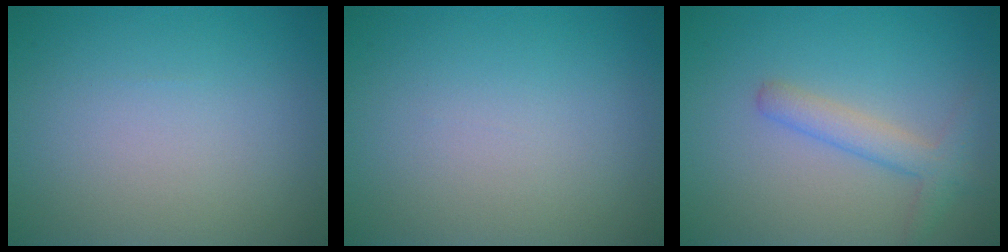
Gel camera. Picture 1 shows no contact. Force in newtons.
{"total": 0.0}
{"total": 2.7, "press": 2.7, "slide": 0.1}